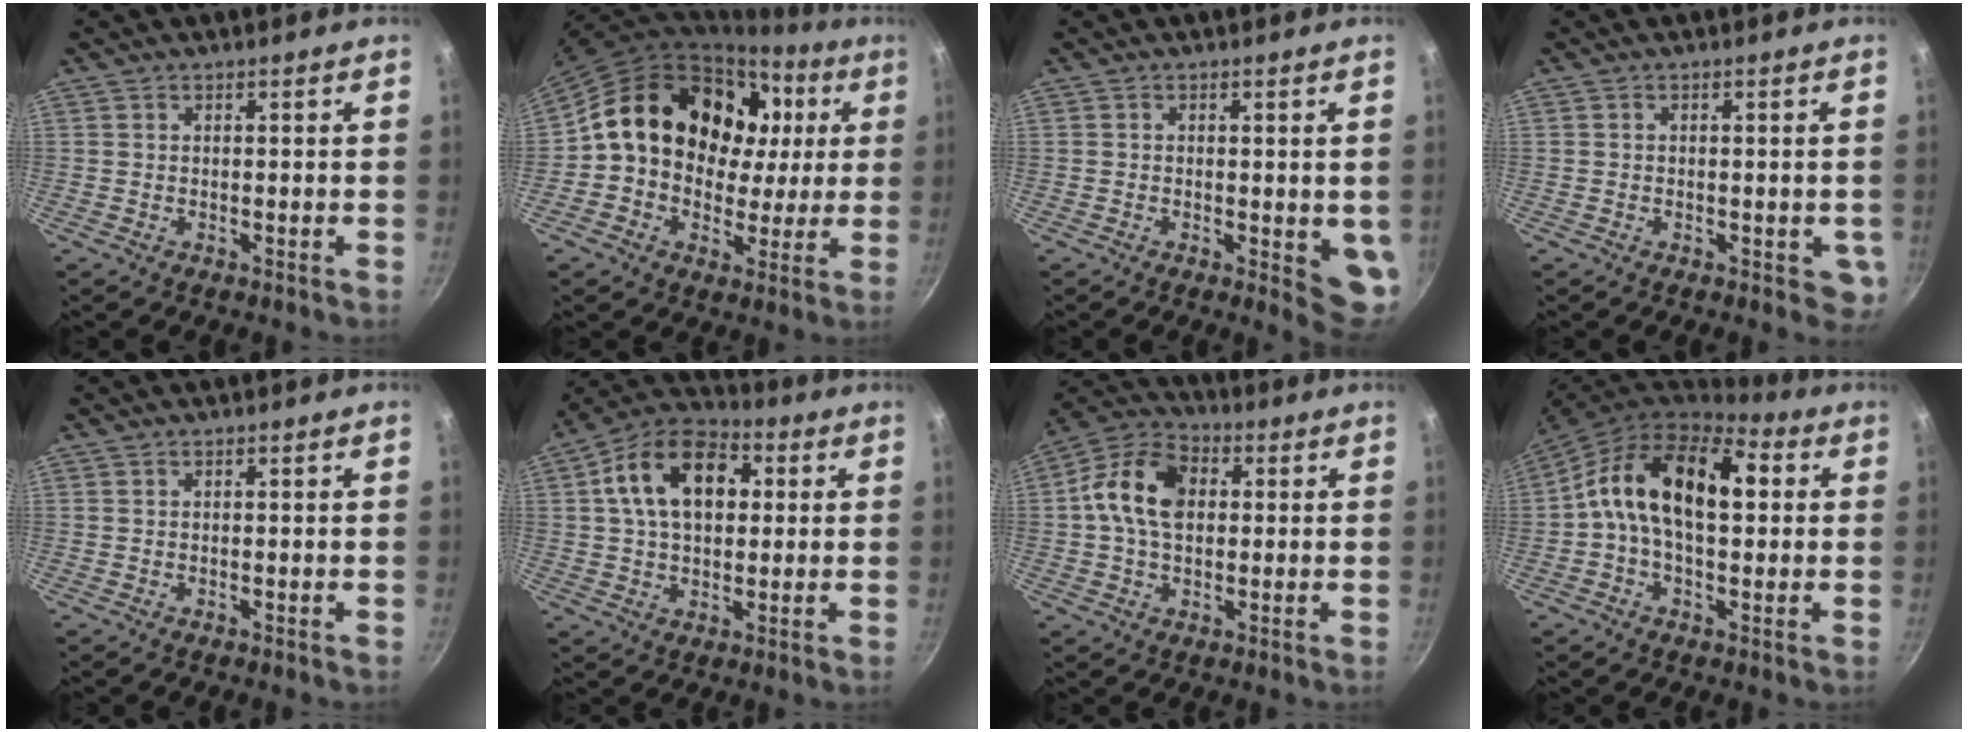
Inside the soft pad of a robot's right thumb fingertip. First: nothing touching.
{"total": 21.3, "force": [4.1, 16.5, 12.8], "torque": [-0.187, 0.032, 0.064]}
{"total": 5.4, "force": [-0.4, 2.3, 4.8], "torque": [-0.051, -0.010, -0.005]}
{"total": 3.8, "force": [-0.8, 2.3, 2.9], "torque": [-0.025, -0.004, -0.010]}
{"total": 0.0}
{"total": 15.8, "force": [3.4, 10.3, 11.4], "torque": [-0.164, 0.020, 0.041]}
{"total": 12.9, "force": [1.5, 8.9, 9.2], "torque": [-0.147, 0.021, 0.007]}
{"total": 17.0, "force": [2.5, 9.9, 13.6], "torque": [-0.195, 0.024, 0.016]}